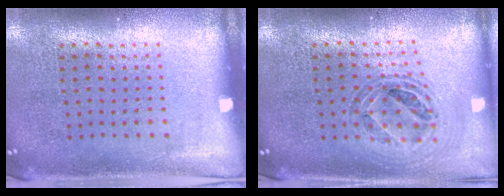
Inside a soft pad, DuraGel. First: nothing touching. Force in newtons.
{"total": 0.9, "press": 0.9, "slide": 0.0}